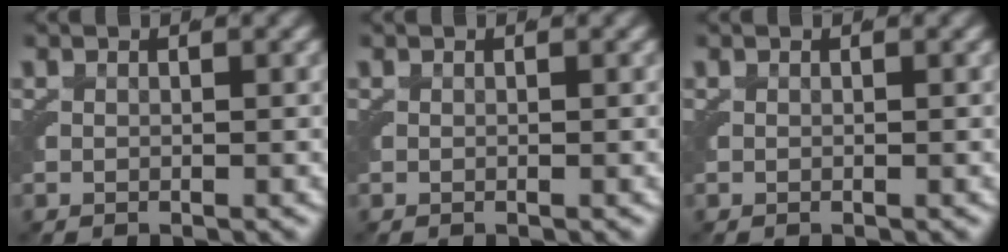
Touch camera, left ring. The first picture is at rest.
{"total": 0.0}
{"total": 1.6, "force": [-0.1, -1.6, -0.5], "torque": [0.016, -0.011, 0.010]}